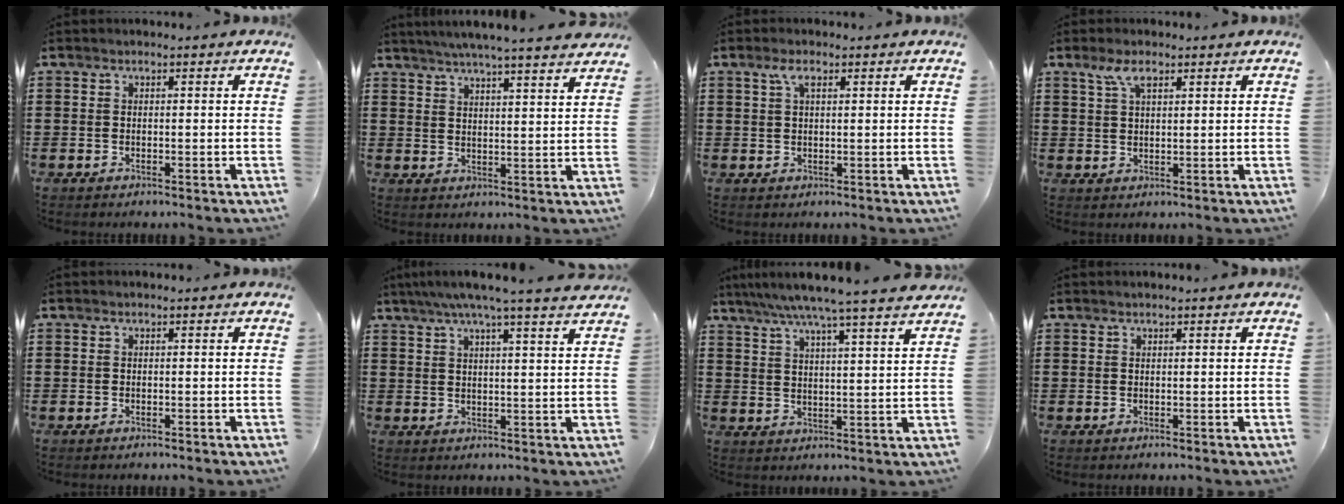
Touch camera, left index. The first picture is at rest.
{"total": 4.6, "force": [4.3, -0.6, 1.5], "torque": [-0.045, -0.019, 0.074]}
{"total": 2.9, "force": [1.4, 1.0, 2.3], "torque": [-0.052, 0.006, 0.023]}
{"total": 3.9, "force": [2.3, 1.4, 2.8], "torque": [-0.064, 0.006, 0.040]}
{"total": 0.0}
{"total": 5.3, "force": [4.4, -0.6, 2.9], "torque": [-0.071, -0.016, 0.075]}
{"total": 6.7, "force": [5.7, -1.0, 3.3], "torque": [-0.083, -0.029, 0.097]}
{"total": 0.5, "force": [0.4, 0.0, 0.3], "torque": [-0.006, 0.000, 0.008]}